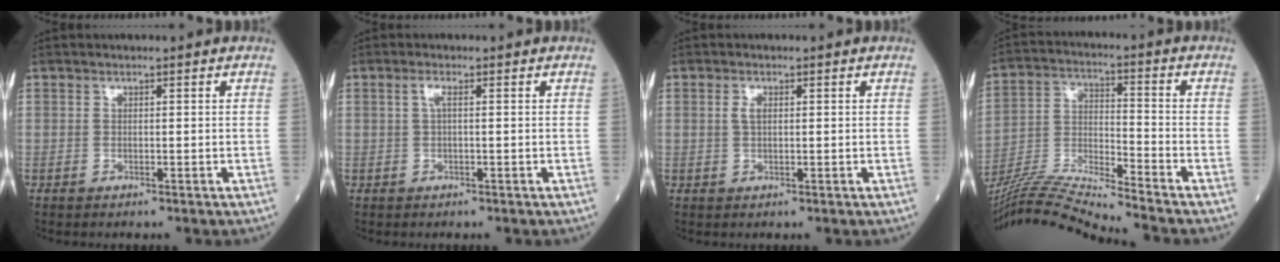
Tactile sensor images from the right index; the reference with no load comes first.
{"total": 1.3, "force": [0.3, 0.2, 1.3], "torque": [-0.030, 0.002, 0.003]}
{"total": 1.5, "force": [0.4, 0.6, 1.3], "torque": [-0.028, 0.003, 0.007]}
{"total": 14.5, "force": [-13.5, -2.2, 4.9], "torque": [-0.088, -0.003, -0.249]}